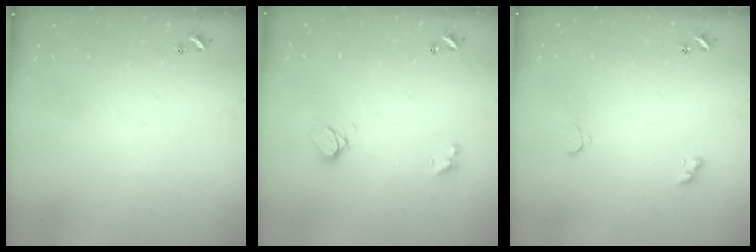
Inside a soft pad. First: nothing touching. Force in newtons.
{"total": 3.7, "press": 3.7, "slide": 0.3}
{"total": 2.8, "press": 2.8, "slide": 0.6}